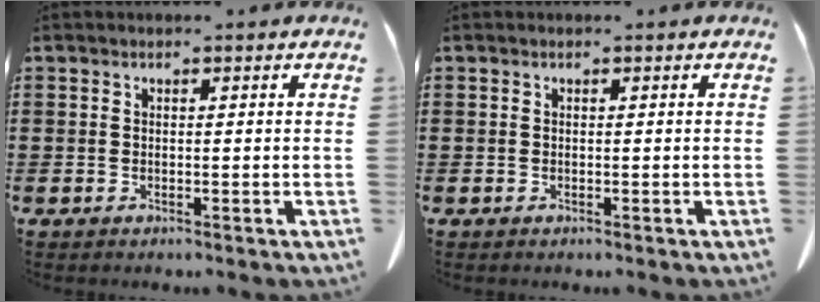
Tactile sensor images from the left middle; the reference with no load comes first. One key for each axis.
{"total": 0.0}